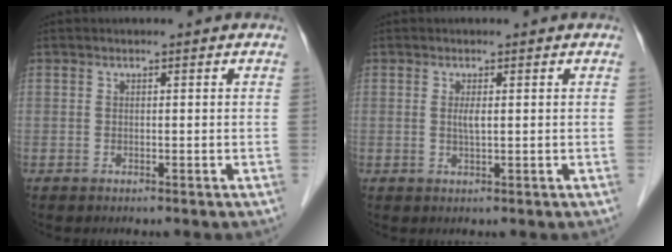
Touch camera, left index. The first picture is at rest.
{"total": 1.3, "force": [0.3, 0.1, 1.3], "torque": [-0.032, -0.001, 0.006]}